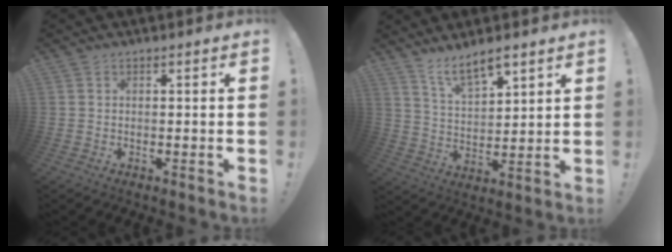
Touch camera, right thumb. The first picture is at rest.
{"total": 8.6, "force": [7.0, 2.7, 4.2], "torque": [-0.070, -0.048, 0.130]}